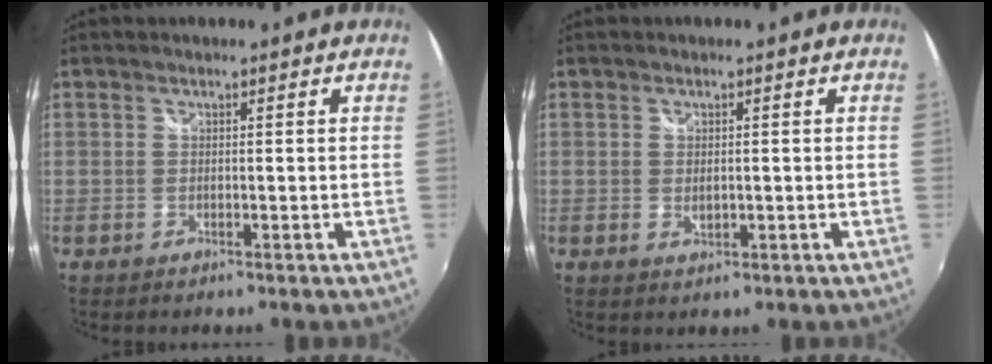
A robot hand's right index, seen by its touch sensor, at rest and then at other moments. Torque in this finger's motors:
{"motor_torque": [-0.03, -0.03, 0.09, 0.00]}